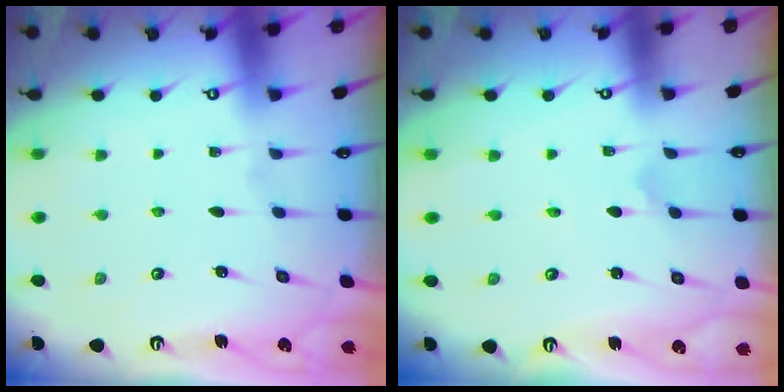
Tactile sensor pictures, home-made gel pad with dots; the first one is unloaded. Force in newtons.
{"total": 0.0}